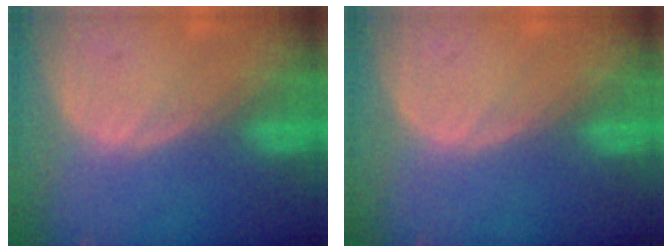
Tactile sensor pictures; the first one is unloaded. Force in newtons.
{"total": 0.0}